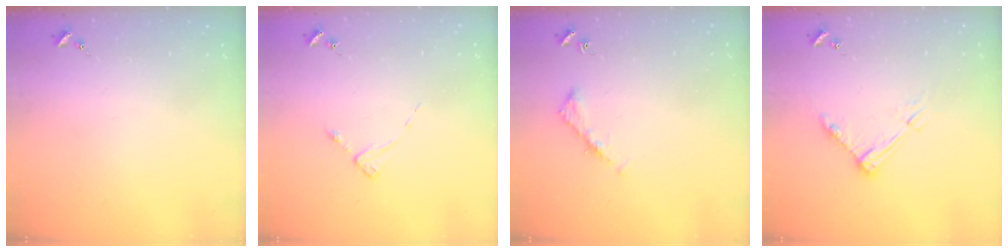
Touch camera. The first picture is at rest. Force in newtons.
{"total": 2.6, "press": 2.6, "slide": 0.3}
{"total": 5.0, "press": 4.9, "slide": 0.8}
{"total": 9.1, "press": 9.1, "slide": 0.8}